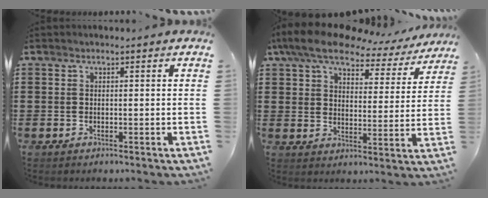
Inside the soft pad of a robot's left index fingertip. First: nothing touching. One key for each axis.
{"total": 8.4, "fx": 6.7, "fy": 3.0, "fz": 4.0, "tx": -0.092, "ty": -0.031, "tz": 0.115}